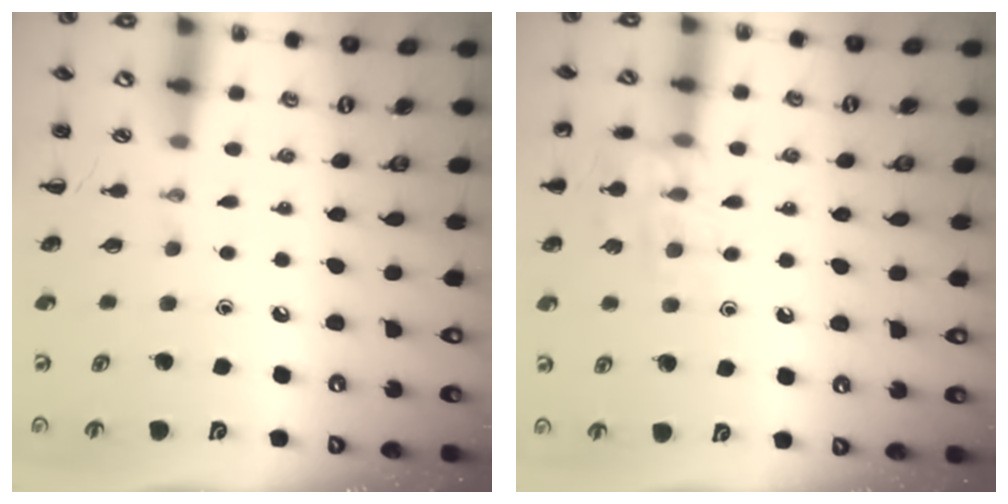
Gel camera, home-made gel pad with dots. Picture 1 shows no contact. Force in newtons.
{"total": 11.7, "press": 11.7, "slide": 0.6}